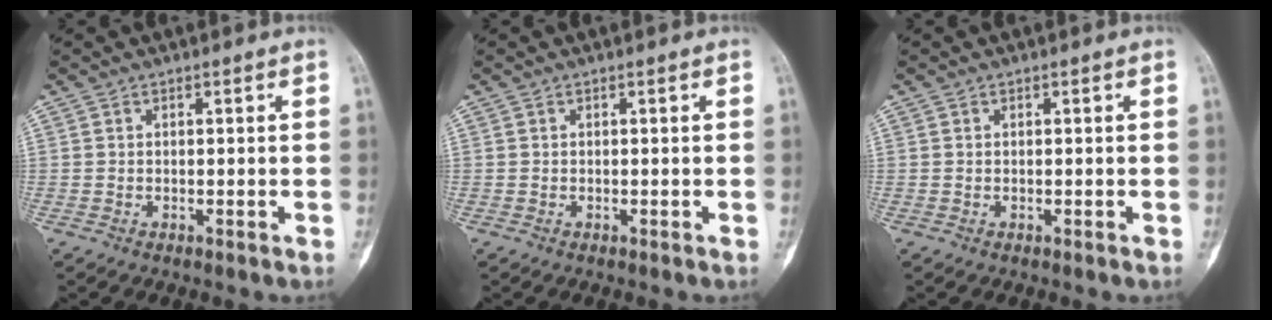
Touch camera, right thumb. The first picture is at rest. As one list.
[{"total": 0.0}, {"total": 0.0}]